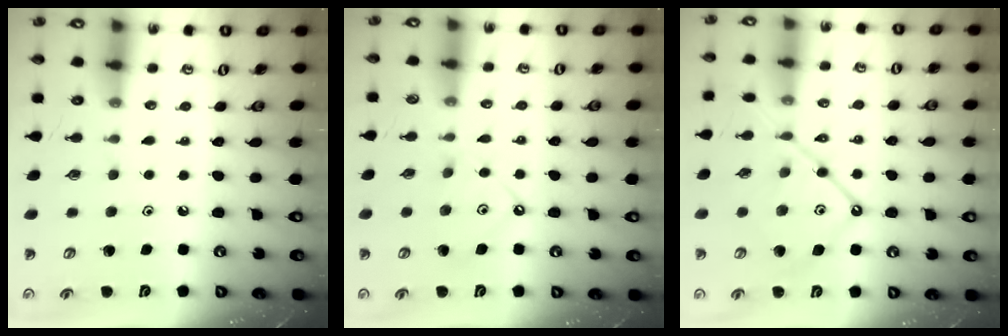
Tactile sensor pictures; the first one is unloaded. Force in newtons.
{"total": 6.1, "press": 6.0, "slide": 0.7}
{"total": 14.2, "press": 14.1, "slide": 1.4}